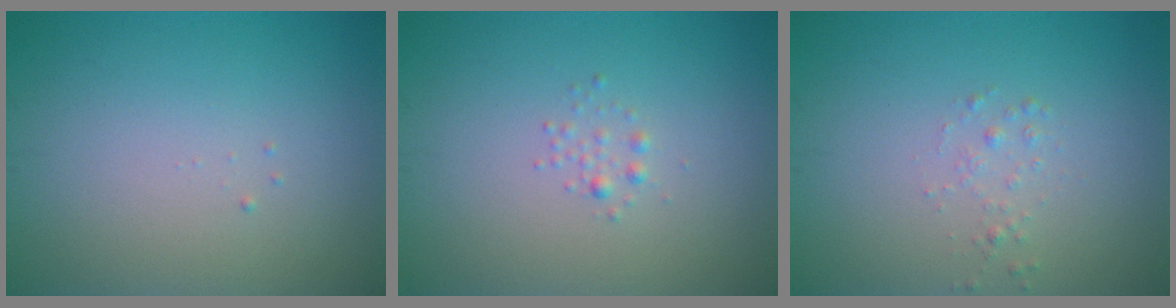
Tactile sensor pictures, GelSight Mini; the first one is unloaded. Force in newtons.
{"total": 0.8, "press": 0.8, "slide": 0.0}
{"total": 0.8, "press": 0.7, "slide": 0.1}